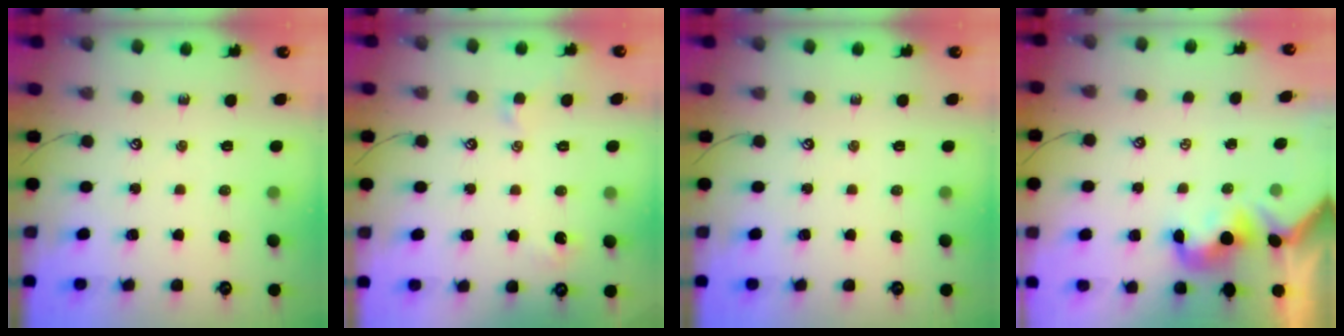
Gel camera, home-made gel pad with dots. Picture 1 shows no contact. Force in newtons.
{"total": 1.6, "press": 1.5, "slide": 0.5}
{"total": 0.0}
{"total": 0.9, "press": 0.9, "slide": 0.3}